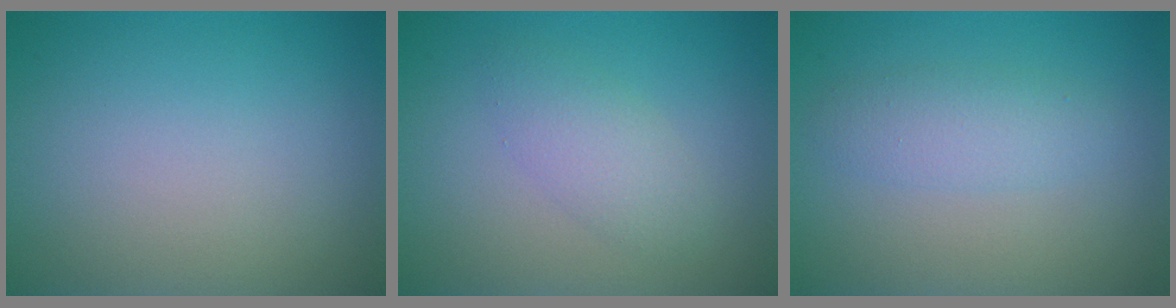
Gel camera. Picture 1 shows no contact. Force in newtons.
{"total": 2.5, "press": 2.5, "slide": 0.1}
{"total": 2.4, "press": 2.4, "slide": 0.0}